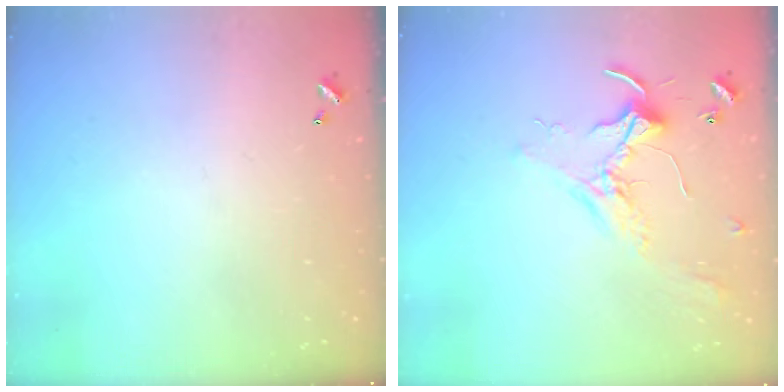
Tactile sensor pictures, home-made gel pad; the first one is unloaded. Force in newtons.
{"total": 2.3, "press": 2.3, "slide": 0.5}